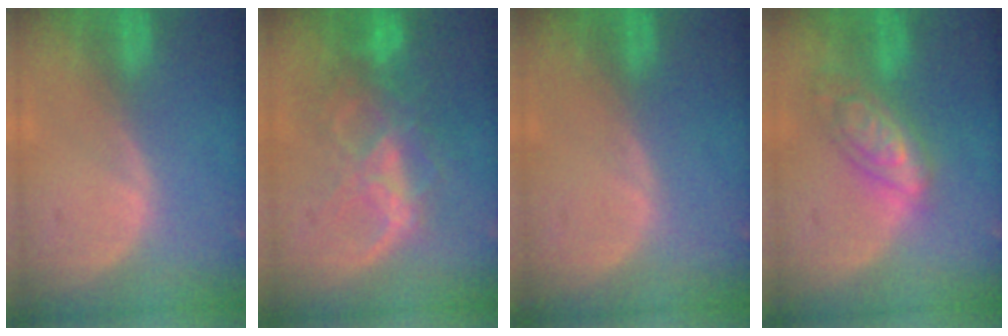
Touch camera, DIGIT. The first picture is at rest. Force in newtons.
{"total": 8.7, "press": 7.4, "slide": 4.6}
{"total": 0.0}
{"total": 7.4, "press": 7.4, "slide": 0.5}